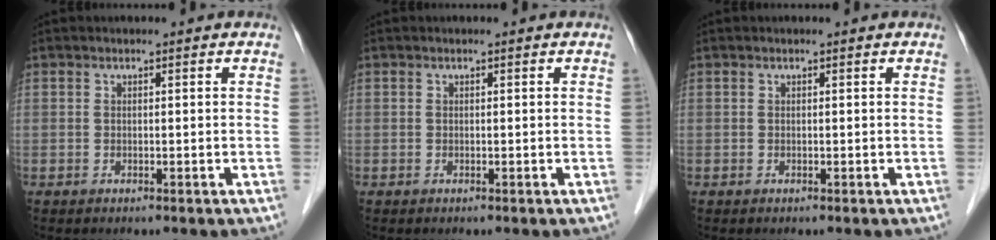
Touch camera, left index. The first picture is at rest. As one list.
[{"total": 0.0}, {"total": 0.0}]